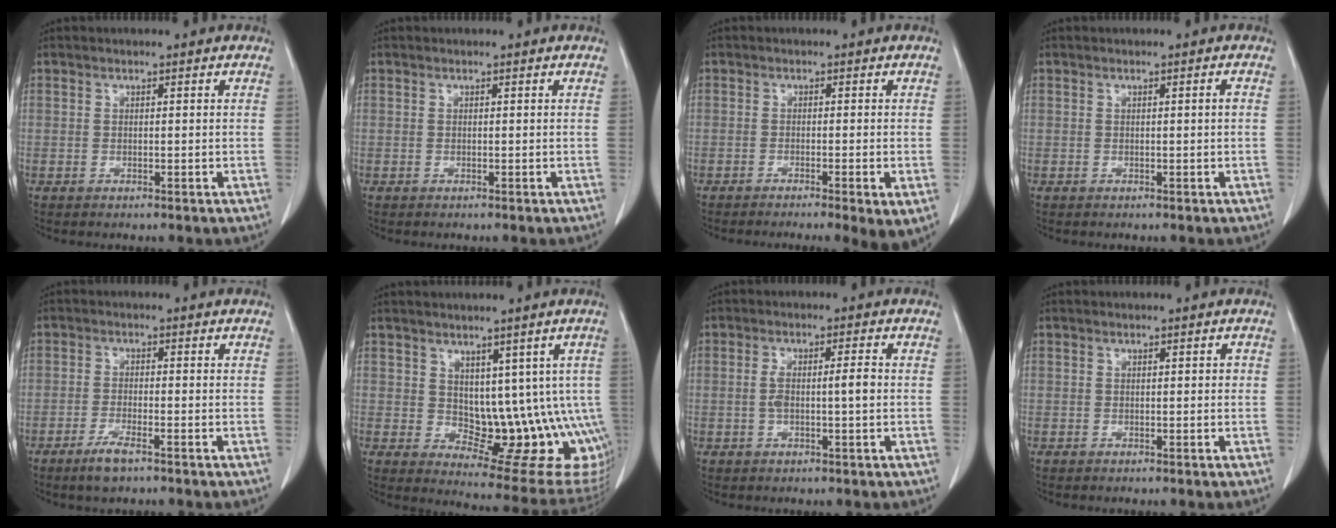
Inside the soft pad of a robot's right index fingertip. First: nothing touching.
{"total": 0.0}
{"total": 6.3, "force": [-3.6, 0.6, 5.1], "torque": [-0.062, -0.014, -0.053]}
{"total": 0.7, "force": [-0.1, -0.1, 0.7], "torque": [-0.011, 0.000, 0.001]}
{"total": 3.8, "force": [-2.6, 0.6, 2.7], "torque": [-0.057, -0.005, -0.048]}
{"total": 13.2, "force": [0.7, 7.0, 11.2], "torque": [-0.118, 0.000, 0.030]}
{"total": 4.2, "force": [-0.2, 0.6, 4.2], "torque": [-0.082, 0.010, 0.000]}
{"total": 0.6, "force": [0.0, 0.3, 0.5], "torque": [-0.005, 0.002, 0.001]}